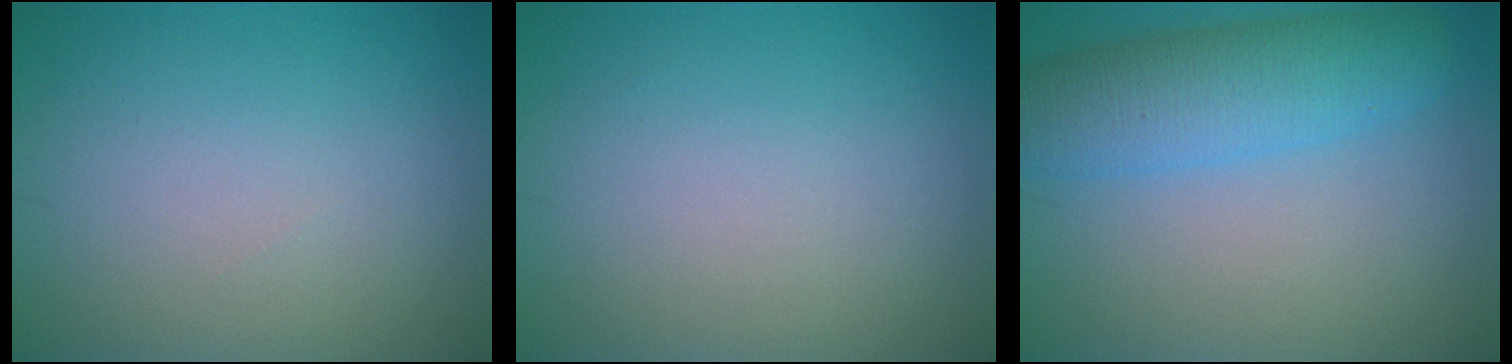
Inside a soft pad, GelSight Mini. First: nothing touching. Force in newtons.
{"total": 0.0}
{"total": 6.3, "press": 6.3, "slide": 0.4}